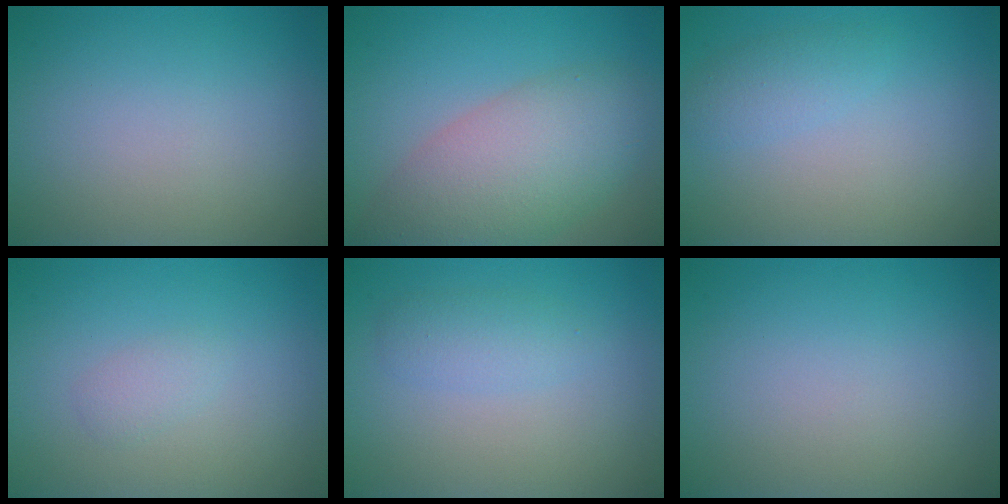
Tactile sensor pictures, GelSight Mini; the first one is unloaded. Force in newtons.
{"total": 7.6, "press": 7.5, "slide": 0.6}
{"total": 1.7, "press": 1.7, "slide": 0.1}
{"total": 1.1, "press": 1.1, "slide": 0.1}
{"total": 1.9, "press": 1.9, "slide": 0.1}
{"total": 0.0}